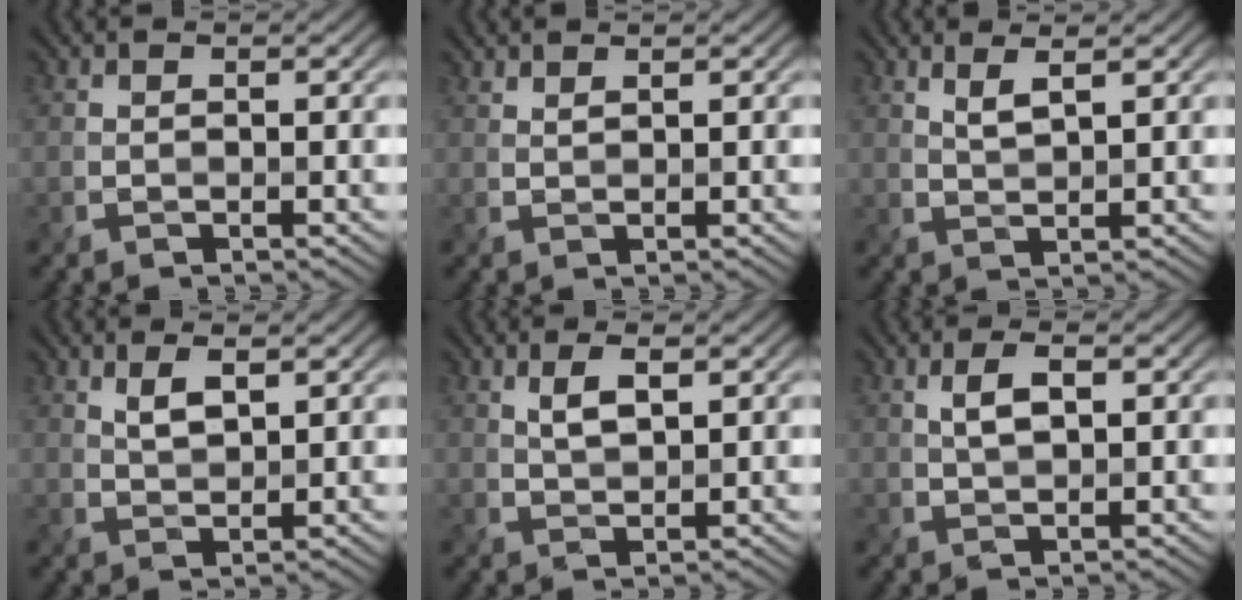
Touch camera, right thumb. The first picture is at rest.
{"total": 1.1, "force": [1.1, 0.0, 0.4], "torque": [-0.014, -0.001, 0.025]}
{"total": 2.3, "force": [1.5, 0.2, 1.8], "torque": [-0.041, 0.001, 0.036]}
{"total": 2.8, "force": [1.5, 1.0, 2.2], "torque": [-0.049, -0.003, 0.031]}
{"total": 3.0, "force": [1.2, 1.0, 2.5], "torque": [-0.053, -0.001, 0.026]}
{"total": 2.9, "force": [0.7, 1.1, 2.6], "torque": [-0.054, 0.003, 0.016]}